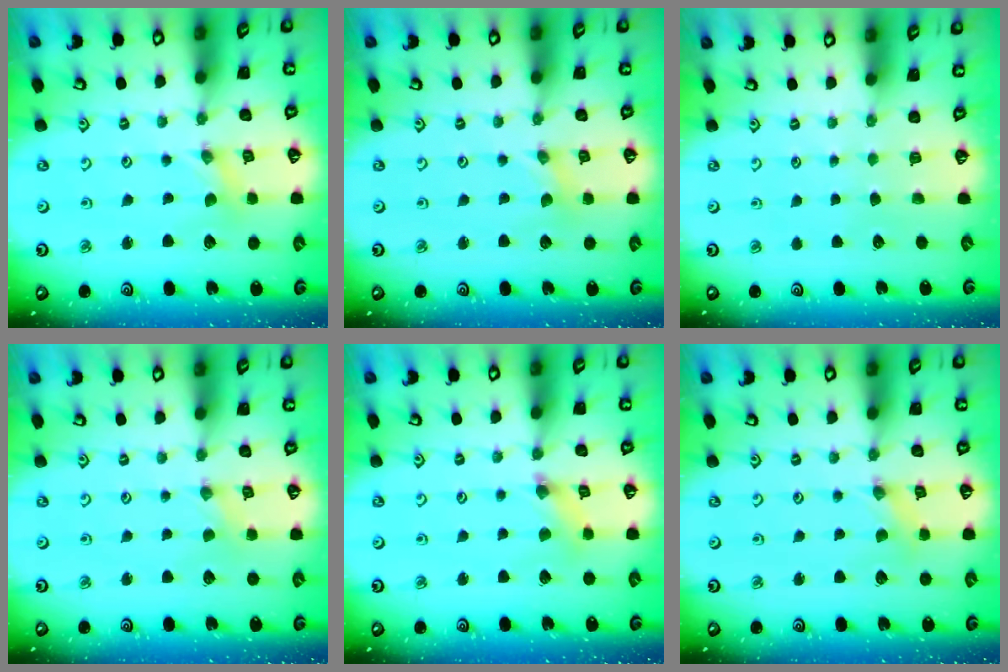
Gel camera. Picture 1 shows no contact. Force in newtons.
{"total": 0.0}
{"total": 0.0}
{"total": 0.0}
{"total": 2.7, "press": 2.7, "slide": 0.3}
{"total": 0.6, "press": 0.6, "slide": 0.1}